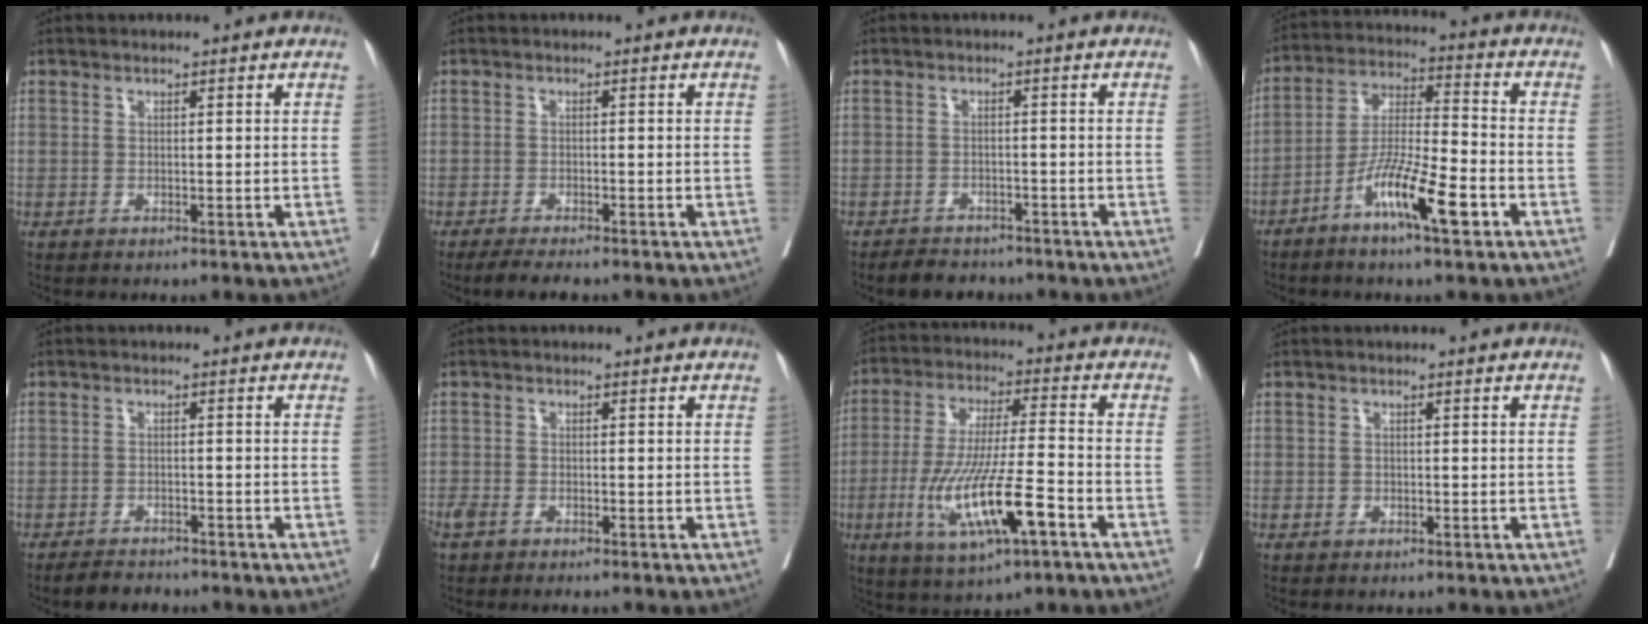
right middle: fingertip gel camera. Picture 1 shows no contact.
{"total": 4.0, "force": [-3.3, 0.3, 2.2], "torque": [-0.034, -0.009, -0.052]}
{"total": 4.8, "force": [-4.3, 1.8, 1.1], "torque": [-0.019, -0.005, -0.064]}
{"total": 10.6, "force": [-5.5, 0.9, 8.9], "torque": [-0.175, -0.008, -0.104]}
{"total": 3.5, "force": [-3.2, 1.1, 0.9], "torque": [-0.018, -0.005, -0.053]}
{"total": 4.0, "force": [-3.0, 1.6, 2.1], "torque": [-0.043, -0.010, -0.051]}
{"total": 14.0, "force": [-5.4, 1.5, 12.8], "torque": [-0.258, -0.021, -0.091]}
{"total": 0.6, "force": [-0.3, 0.5, 0.2], "torque": [-0.003, 0.002, -0.004]}